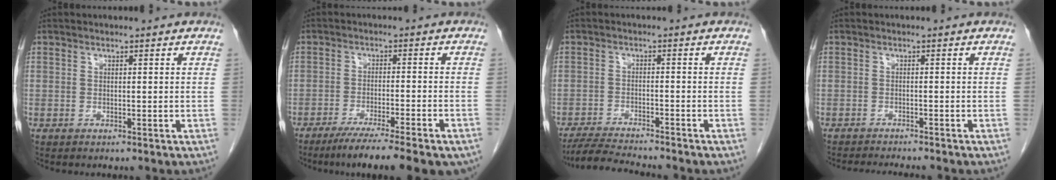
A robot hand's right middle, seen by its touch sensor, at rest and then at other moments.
{"total": 12.5, "force": [-9.6, 0.8, 7.9], "torque": [-0.106, -0.025, -0.143]}
{"total": 7.3, "force": [-6.8, -0.1, 2.7], "torque": [-0.045, -0.019, -0.115]}
{"total": 5.6, "force": [-5.2, 0.1, 2.0], "torque": [-0.022, -0.012, -0.077]}